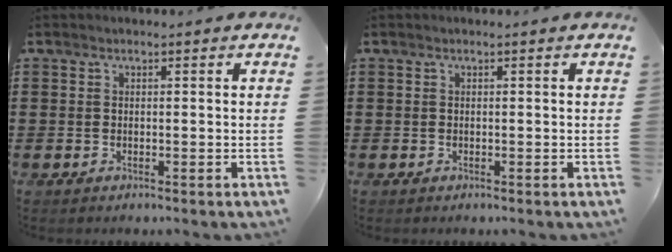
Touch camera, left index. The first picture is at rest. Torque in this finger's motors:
{"motor_torque": [0.00, 0.00, 0.00, 0.00]}